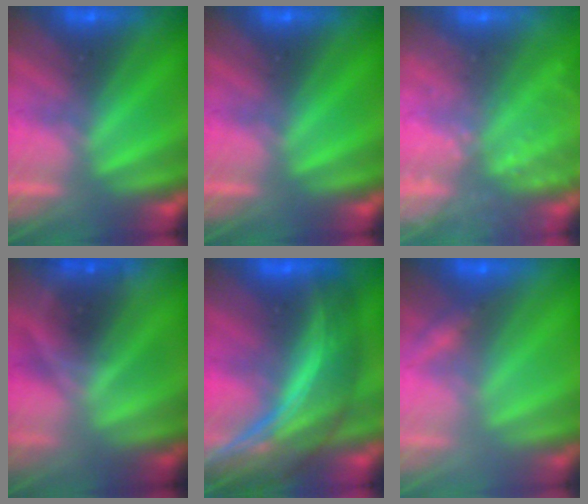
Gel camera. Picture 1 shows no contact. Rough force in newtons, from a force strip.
{"total": 0.0}
{"total": 6.8}
{"total": 2.1}
{"total": 7.9}
{"total": 2.4}